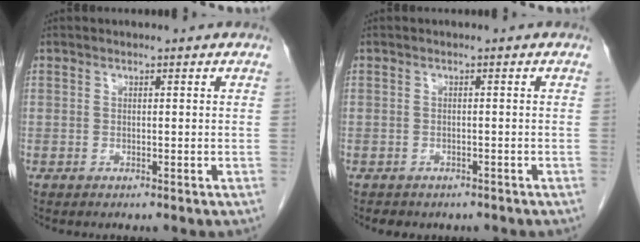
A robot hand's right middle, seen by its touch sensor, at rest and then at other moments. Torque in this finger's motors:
{"motor_torque": [0.05, -0.03, 0.00, 0.00]}